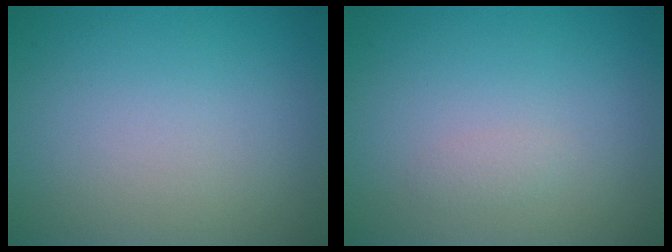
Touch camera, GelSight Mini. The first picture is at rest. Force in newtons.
{"total": 0.7, "press": 0.7, "slide": 0.1}